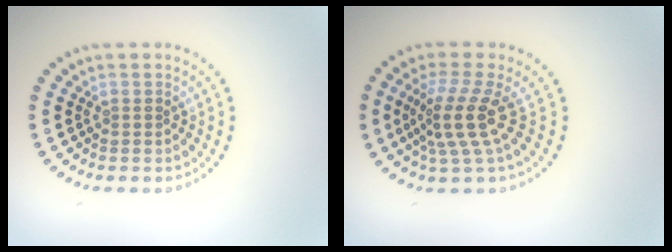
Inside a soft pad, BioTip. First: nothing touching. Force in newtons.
{"total": 3.8, "press": 2.7, "slide": 2.7}